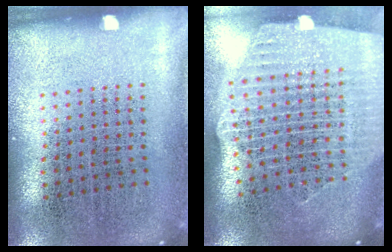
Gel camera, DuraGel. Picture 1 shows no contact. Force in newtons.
{"total": 2.6, "press": 2.2, "slide": 1.3}